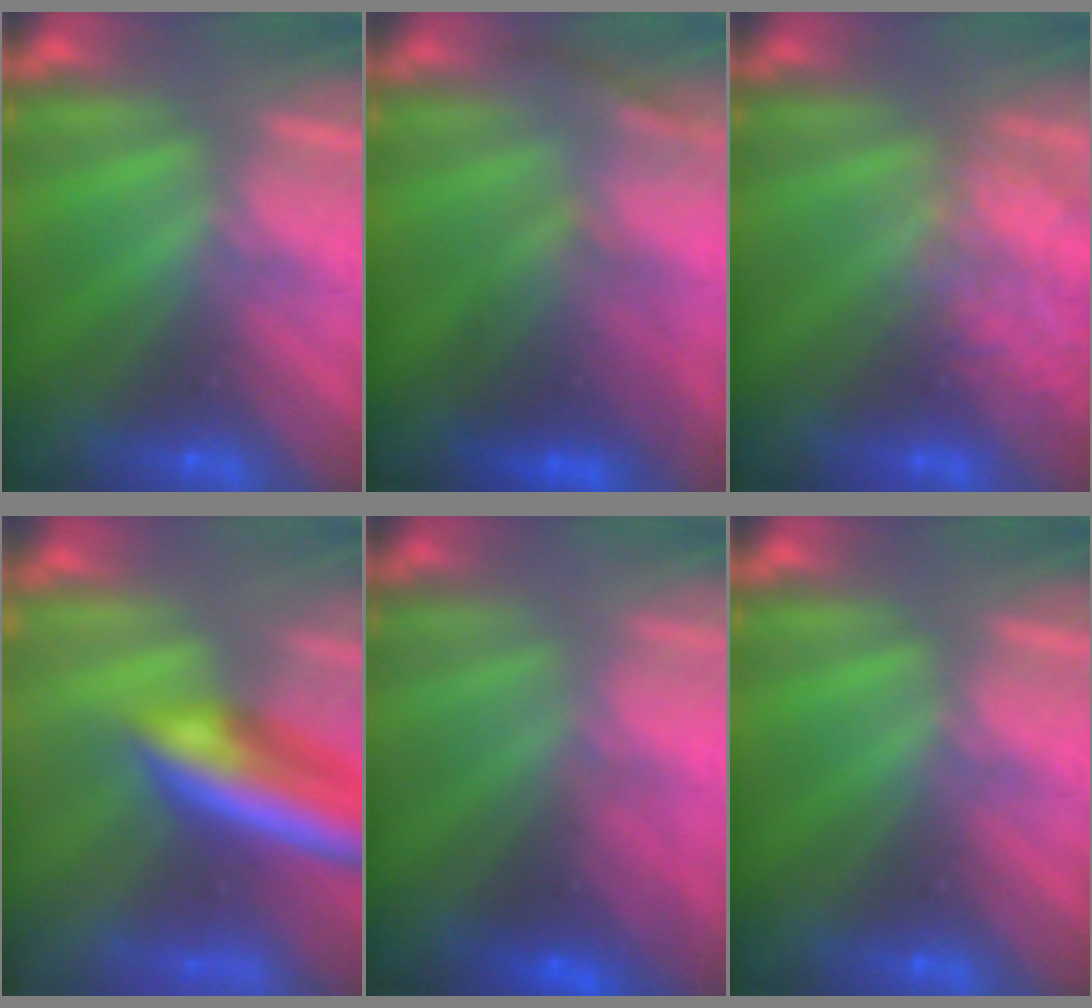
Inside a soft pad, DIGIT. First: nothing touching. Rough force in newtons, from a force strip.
{"total": 2.7}
{"total": 2.0}
{"total": 7.7}
{"total": 2.9}
{"total": 0.0}